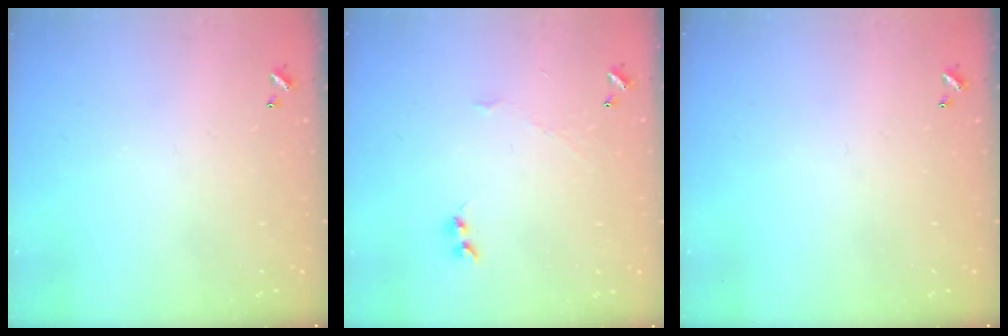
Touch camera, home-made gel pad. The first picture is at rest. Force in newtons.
{"total": 1.9, "press": 1.9, "slide": 0.3}
{"total": 0.0}